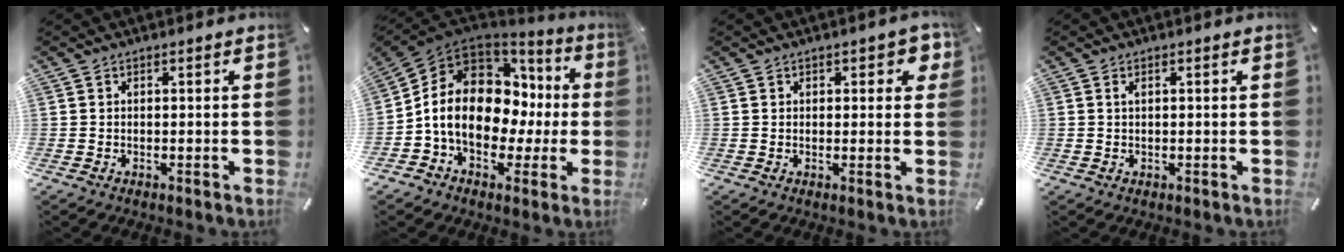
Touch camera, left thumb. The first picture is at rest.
{"total": 15.3, "force": [-0.1, 11.8, 9.8], "torque": [-0.189, -0.008, -0.002]}
{"total": 3.1, "force": [1.4, 1.9, 1.9], "torque": [-0.009, -0.004, 0.017]}
{"total": 1.0, "force": [0.4, 0.4, 0.9], "torque": [-0.018, 0.000, 0.006]}